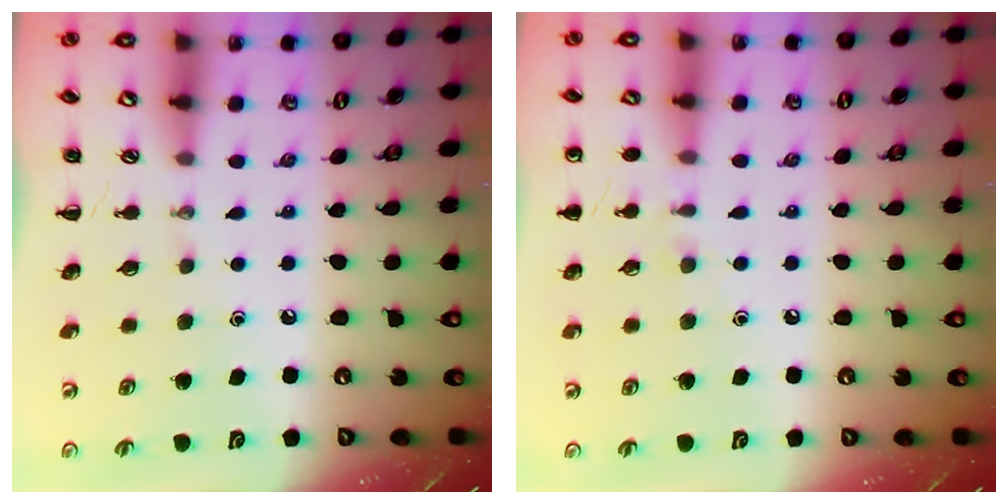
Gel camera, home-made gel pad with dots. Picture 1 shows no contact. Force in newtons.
{"total": 6.2, "press": 5.9, "slide": 1.9}